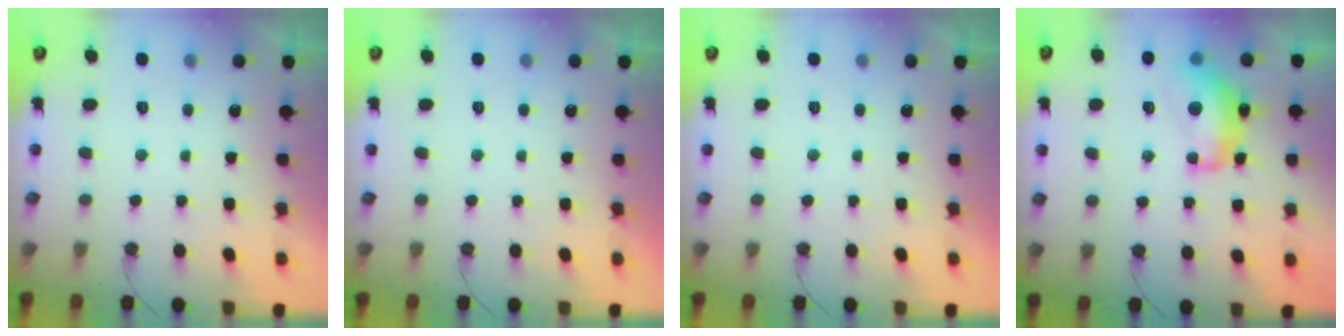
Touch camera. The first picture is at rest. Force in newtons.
{"total": 0.0}
{"total": 0.0}
{"total": 12.8, "press": 12.8, "slide": 0.9}